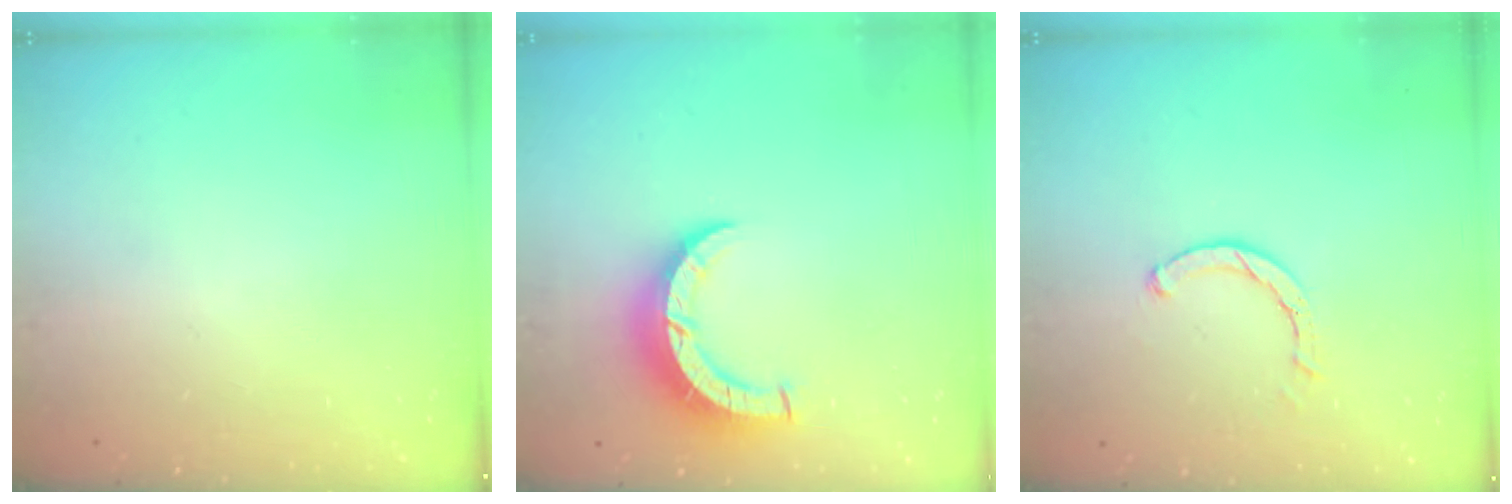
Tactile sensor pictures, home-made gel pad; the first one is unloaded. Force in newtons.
{"total": 8.4, "press": 8.4, "slide": 0.3}
{"total": 1.6, "press": 1.6, "slide": 0.2}